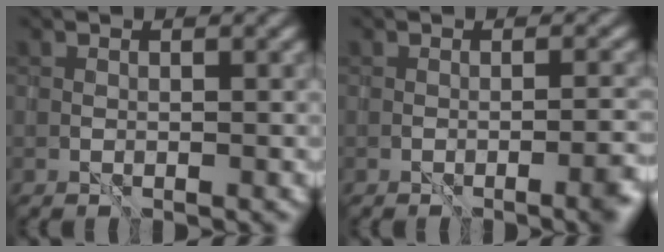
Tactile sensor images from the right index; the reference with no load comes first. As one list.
[{"total": 2.8, "force": [-1.3, 0.5, 2.4], "torque": [-0.028, -0.001, -0.016]}]